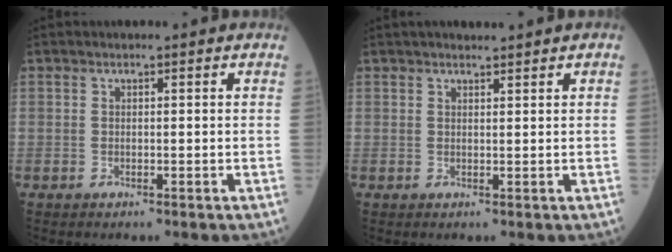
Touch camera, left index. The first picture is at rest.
{"total": 2.0, "force": [1.8, 0.0, 1.0], "torque": [-0.009, 0.010, 0.029]}